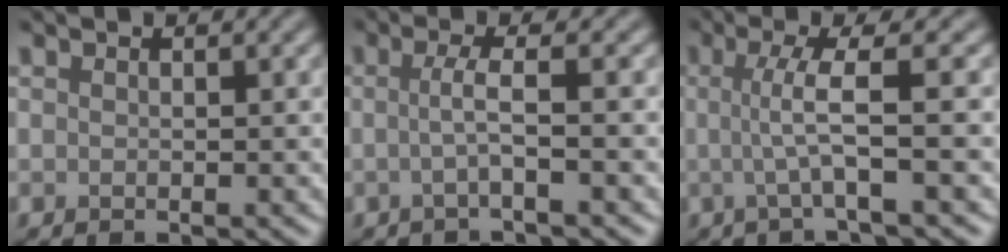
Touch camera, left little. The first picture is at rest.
{"total": 2.4, "force": [-0.2, 0.5, 2.3], "torque": [-0.043, -0.004, -0.011]}
{"total": 3.8, "force": [-0.1, 0.6, 3.8], "torque": [-0.067, -0.002, -0.009]}